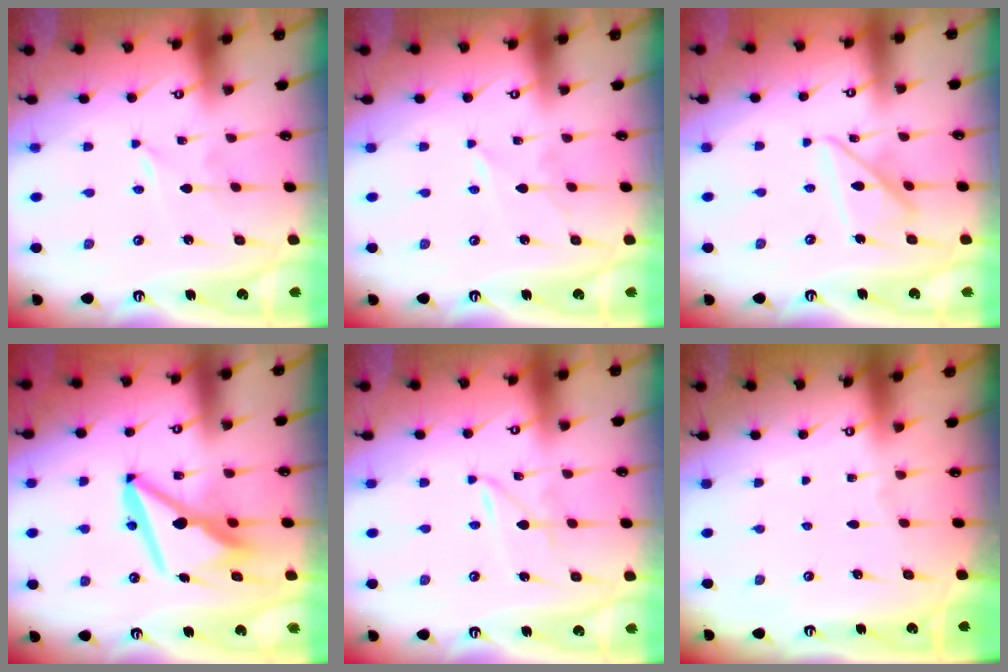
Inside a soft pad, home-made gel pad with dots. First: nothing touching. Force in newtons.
{"total": 2.4, "press": 2.4, "slide": 0.3}
{"total": 12.6, "press": 12.5, "slide": 1.2}
{"total": 11.9, "press": 11.7, "slide": 1.6}
{"total": 1.6, "press": 1.6, "slide": 0.1}
{"total": 0.0}